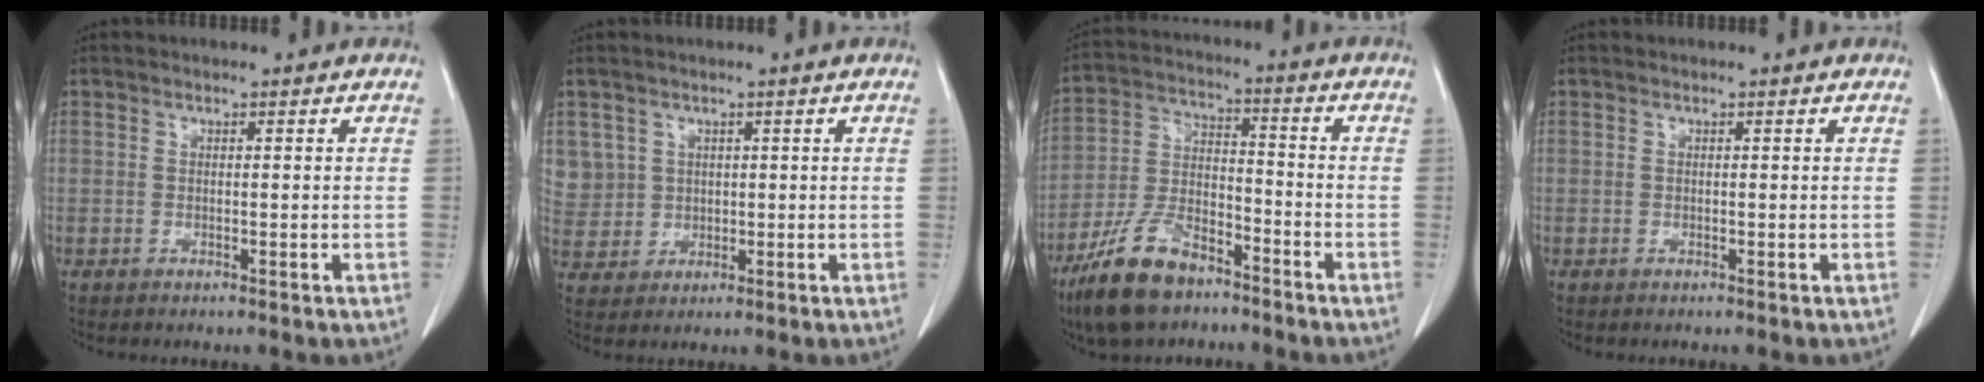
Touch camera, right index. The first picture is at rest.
{"total": 6.6, "force": [2.2, 6.2, 0.3], "torque": [-0.016, 0.016, 0.062]}
{"total": 12.1, "force": [-8.6, 4.7, 7.1], "torque": [-0.150, -0.006, -0.164]}
{"total": 0.0}